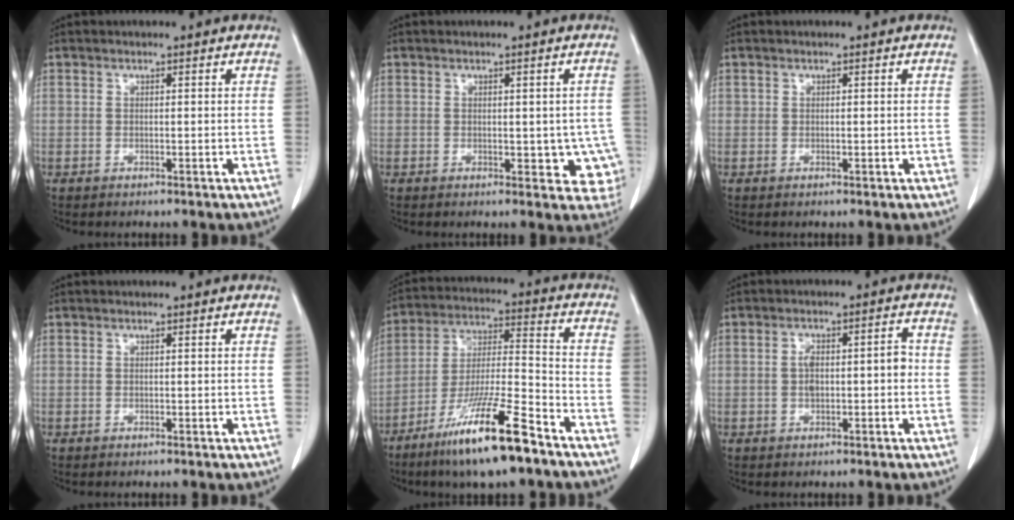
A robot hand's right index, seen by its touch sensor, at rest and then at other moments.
{"total": 5.7, "force": [-0.6, 3.2, 4.7], "torque": [-0.025, 0.003, -0.002]}
{"total": 0.7, "force": [0.0, 0.5, 0.5], "torque": [-0.010, 0.003, 0.005]}
{"total": 0.0}
{"total": 16.3, "force": [-10.8, 1.0, 12.2], "torque": [-0.246, -0.034, -0.198]}
{"total": 4.6, "force": [-0.4, 1.8, 4.2], "torque": [-0.077, 0.018, -0.006]}